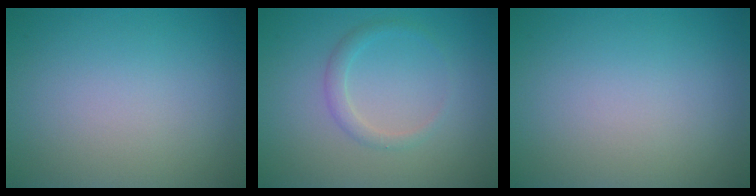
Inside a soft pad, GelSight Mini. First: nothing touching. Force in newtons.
{"total": 1.5, "press": 1.5, "slide": 0.0}
{"total": 0.0}